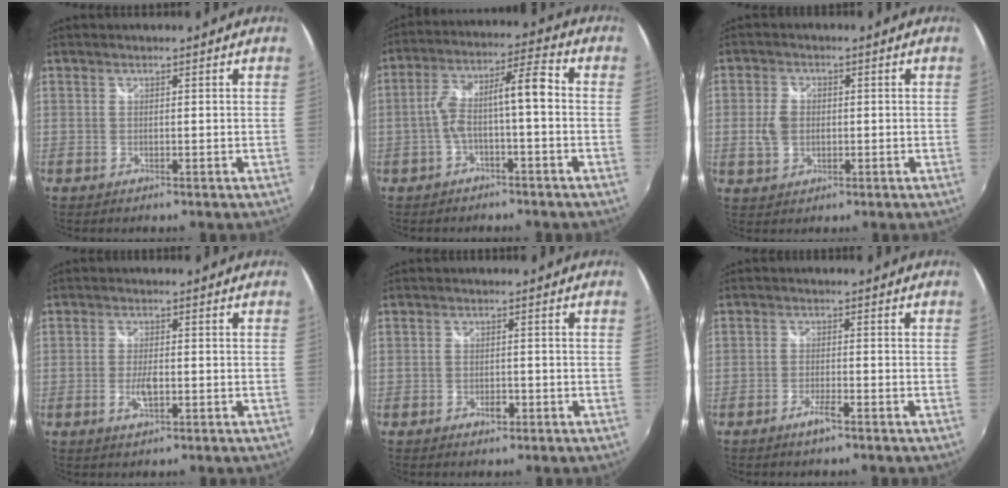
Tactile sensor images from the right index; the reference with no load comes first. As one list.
[{"total": 8.5, "force": [-2.1, 1.4, 8.1], "torque": [-0.164, 0.016, -0.033]}, {"total": 4.8, "force": [-0.1, 3.8, 3.0], "torque": [-0.068, 0.003, 0.001]}, {"total": 3.3, "force": [-0.9, 1.3, 2.9], "torque": [-0.060, -0.005, -0.015]}, {"total": 2.0, "force": [-1.1, 1.1, 1.3], "torque": [-0.023, -0.001, -0.019]}, {"total": 2.7, "force": [-1.9, 0.2, 1.8], "torque": [-0.047, -0.002, -0.040]}]